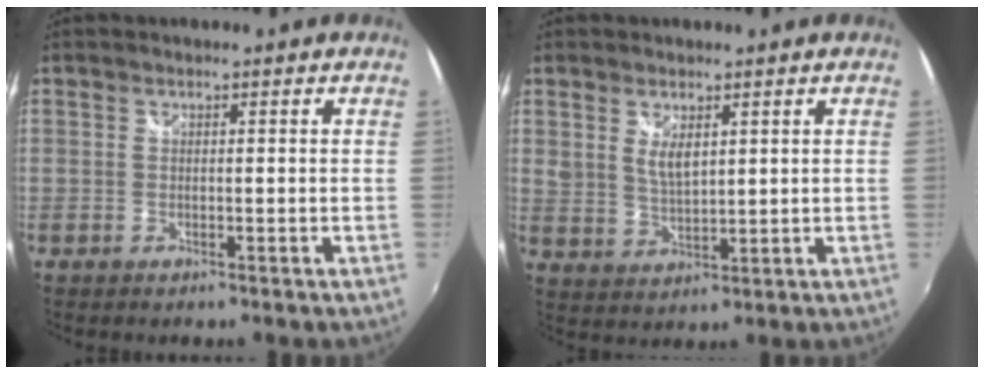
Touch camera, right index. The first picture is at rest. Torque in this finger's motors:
{"motor_torque": [0.05, 0.06, 0.11, 0.05]}